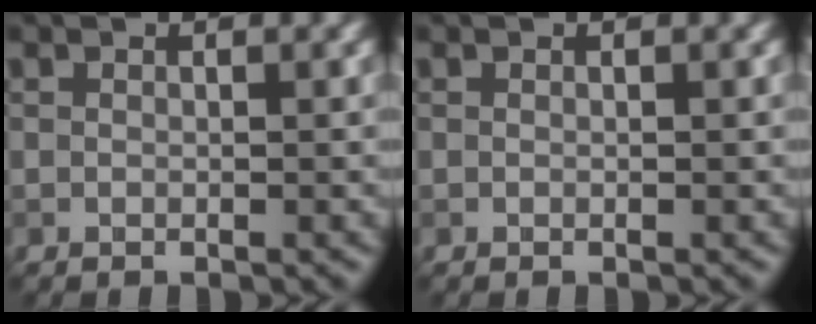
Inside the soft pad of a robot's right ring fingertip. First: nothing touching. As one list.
[{"total": 0.0}]